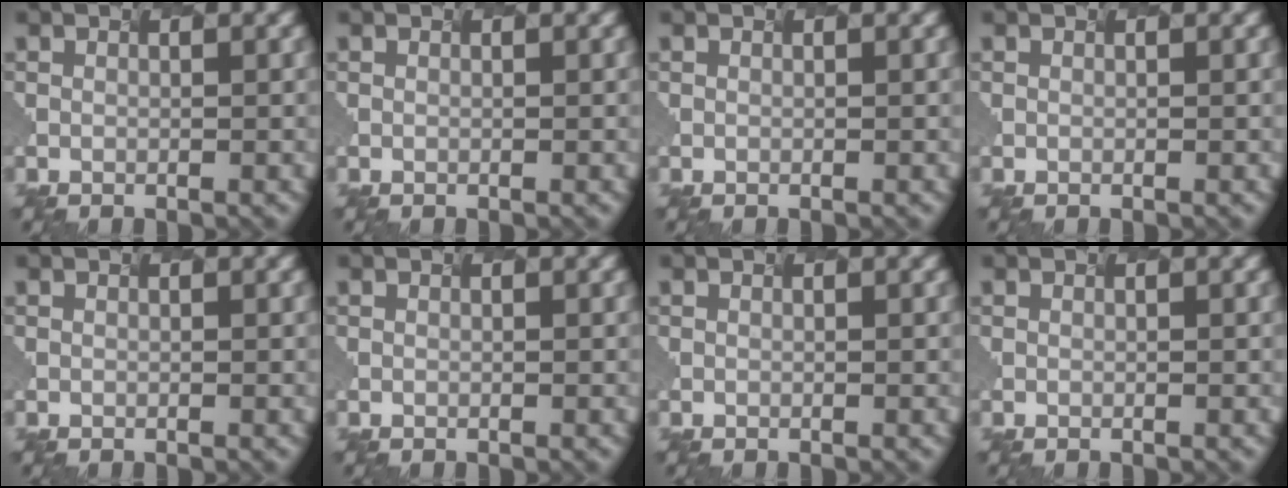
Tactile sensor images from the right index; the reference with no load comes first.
{"total": 0.0}
{"total": 0.0}
{"total": 0.0}
{"total": 0.0}
{"total": 0.0}
{"total": 0.0}
{"total": 0.0}